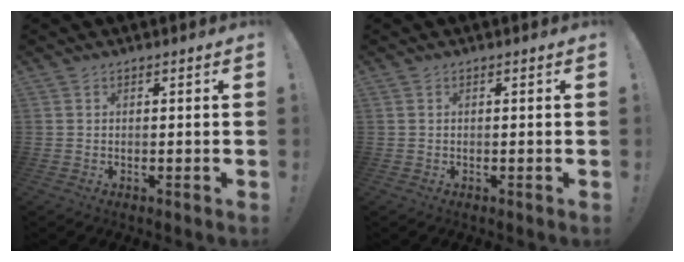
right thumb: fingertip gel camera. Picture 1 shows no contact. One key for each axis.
{"total": 0.0}